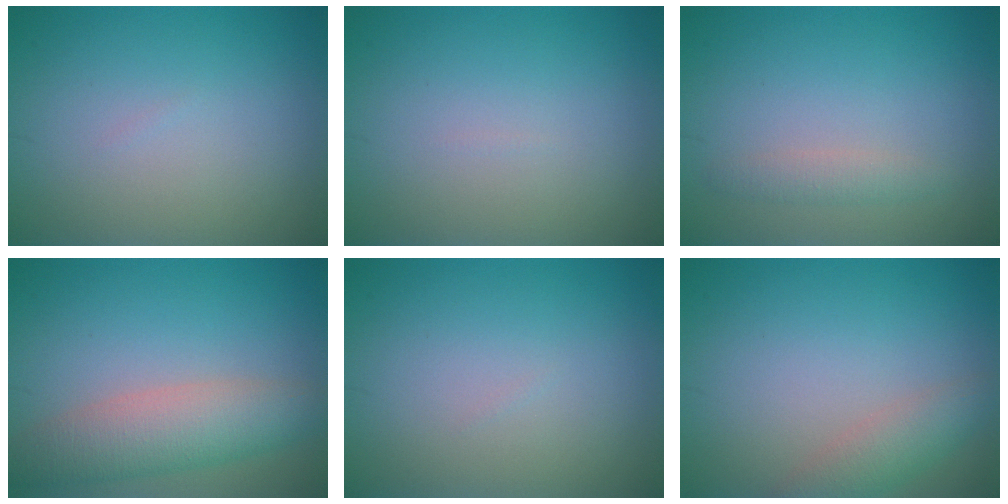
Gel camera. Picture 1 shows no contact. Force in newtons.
{"total": 0.0}
{"total": 1.4, "press": 1.4, "slide": 0.0}
{"total": 5.3, "press": 5.3, "slide": 0.1}
{"total": 0.0}
{"total": 2.6, "press": 2.6, "slide": 0.1}